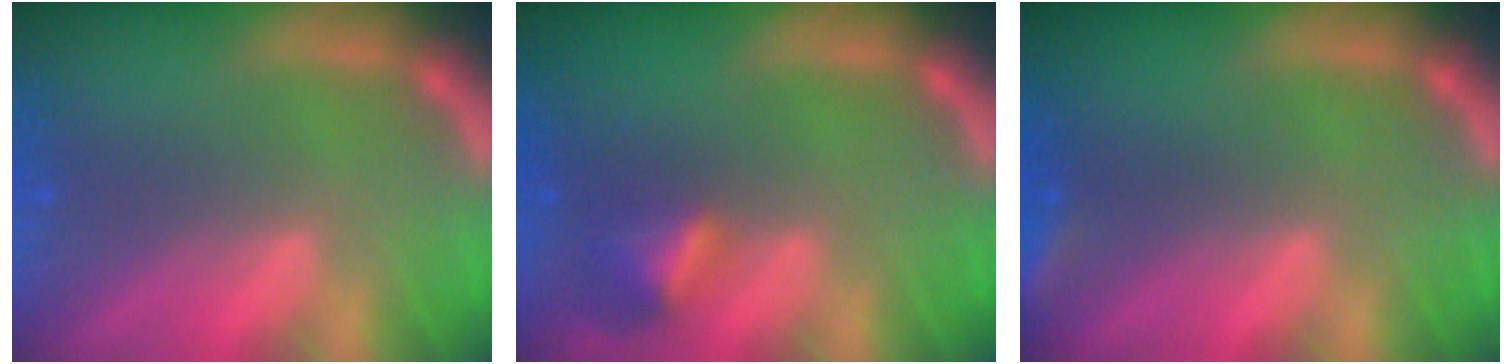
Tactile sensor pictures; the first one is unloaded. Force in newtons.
{"total": 2.4}
{"total": 1.9}